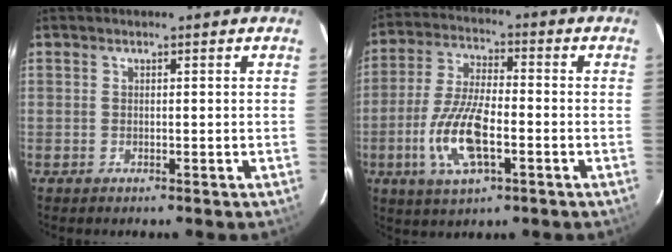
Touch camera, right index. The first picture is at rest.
{"total": 12.6, "force": [-4.0, 4.5, 11.0], "torque": [-0.233, -0.005, -0.077]}